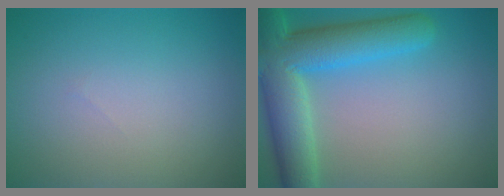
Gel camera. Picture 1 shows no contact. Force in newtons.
{"total": 9.1, "press": 9.1, "slide": 0.3}